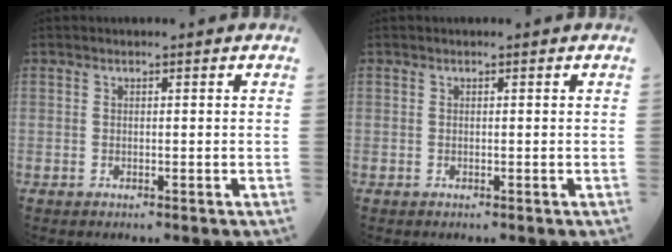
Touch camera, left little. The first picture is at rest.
{"total": 0.0}